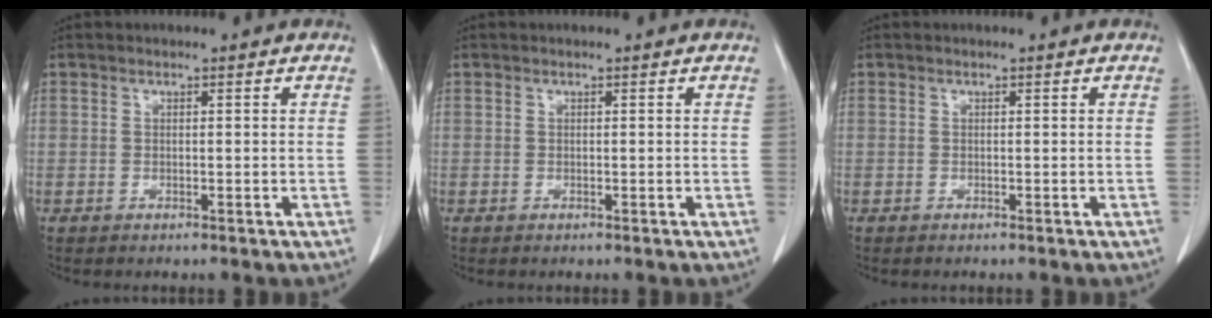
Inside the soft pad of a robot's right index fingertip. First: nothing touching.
{"total": 0.0}
{"total": 0.0}